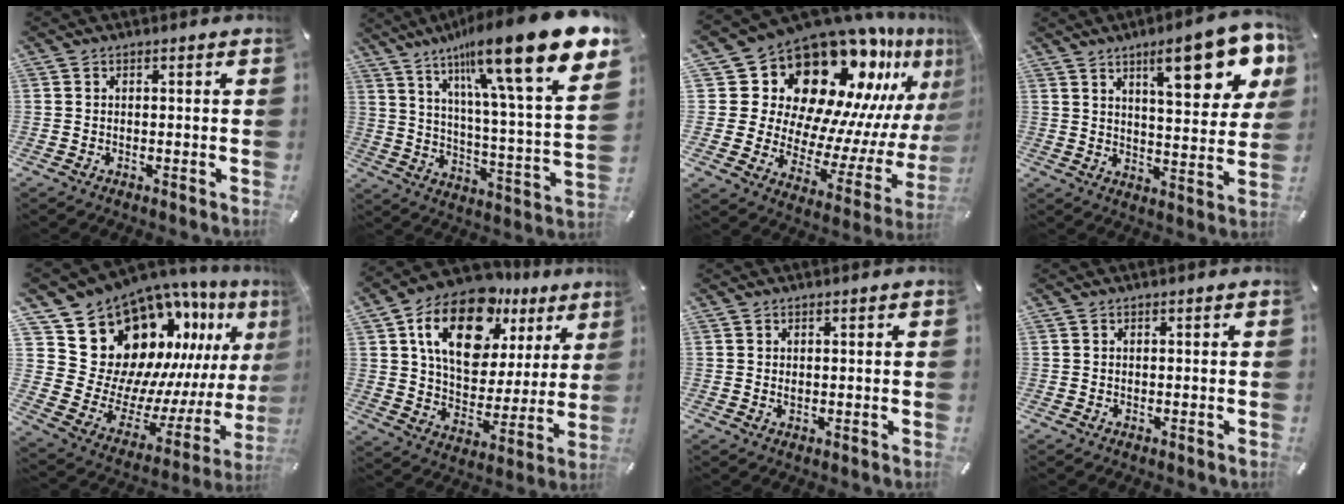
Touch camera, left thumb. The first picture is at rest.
{"total": 22.4, "force": [14.9, 3.8, 16.3], "torque": [-0.262, -0.105, 0.229]}
{"total": 24.5, "force": [16.3, 13.4, 12.5], "torque": [-0.201, -0.170, 0.296]}
{"total": 17.4, "force": [9.3, 6.1, 13.4], "torque": [-0.175, -0.050, 0.141]}
{"total": 18.5, "force": [13.2, 11.4, 6.1], "torque": [-0.073, -0.145, 0.257]}
{"total": 19.6, "force": [11.3, 12.0, 10.5], "torque": [-0.179, -0.055, 0.203]}
{"total": 0.8, "force": [0.3, 0.4, 0.6], "torque": [-0.012, 0.001, 0.004]}
{"total": 0.0}